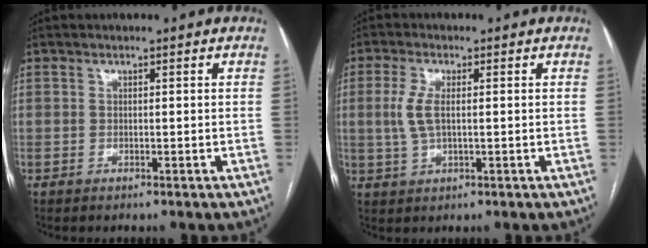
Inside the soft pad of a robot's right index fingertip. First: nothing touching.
{"total": 4.5, "force": [0.4, 1.7, 4.1], "torque": [-0.102, 0.003, 0.010]}